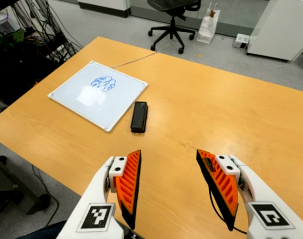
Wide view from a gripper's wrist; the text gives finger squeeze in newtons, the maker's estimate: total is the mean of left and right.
{"total": 0.0}